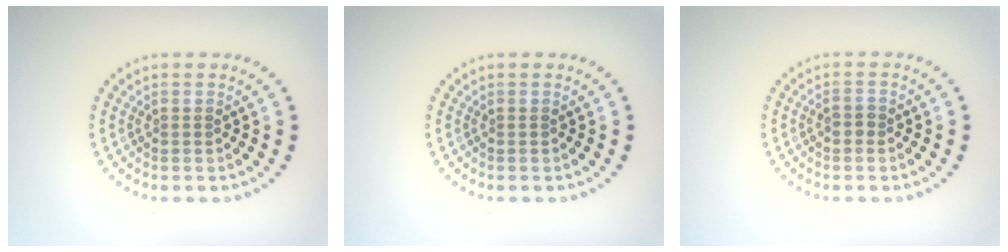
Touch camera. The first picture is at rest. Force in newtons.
{"total": 0.0}
{"total": 1.2, "press": 1.1, "slide": 0.4}